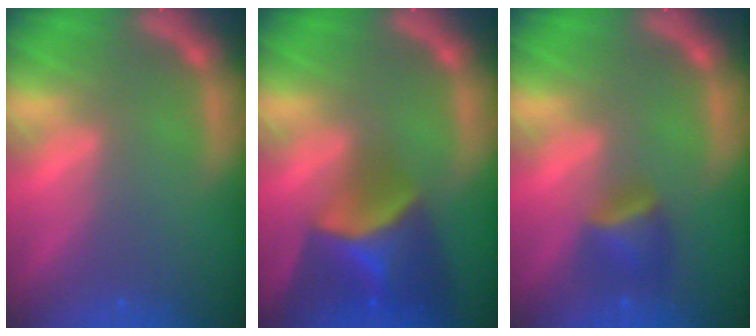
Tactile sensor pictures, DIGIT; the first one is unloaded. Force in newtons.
{"total": 7.9}
{"total": 2.9}